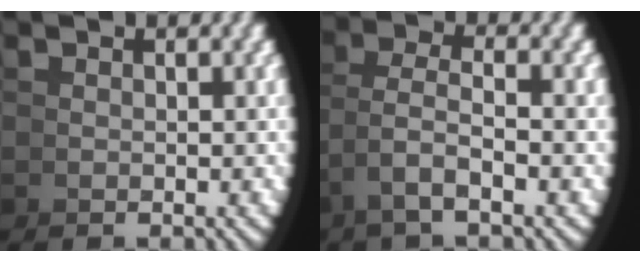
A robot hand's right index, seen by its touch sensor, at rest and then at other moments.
{"total": 2.6, "force": [0.3, 0.7, 2.5], "torque": [-0.055, -0.005, 0.010]}